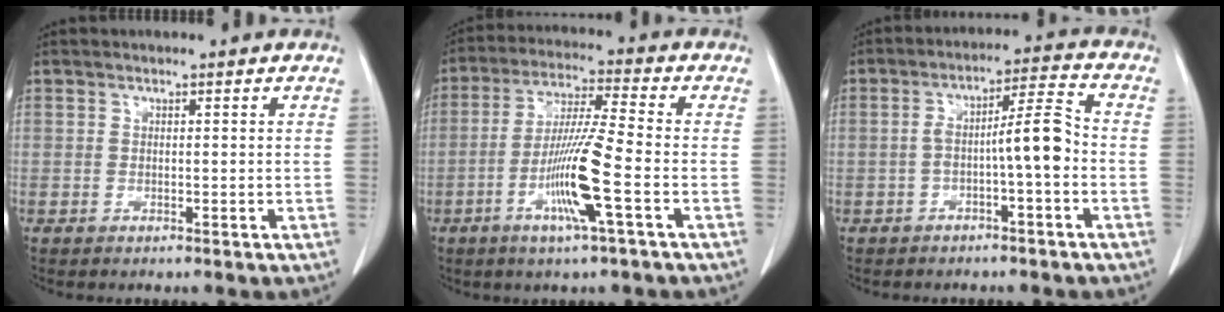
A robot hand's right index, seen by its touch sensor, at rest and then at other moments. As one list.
[{"total": 11.1, "force": [-3.7, -0.5, 10.5], "torque": [-0.206, -0.011, -0.074]}, {"total": 7.1, "force": [-1.7, 0.4, 6.9], "torque": [-0.113, 0.025, -0.027]}]